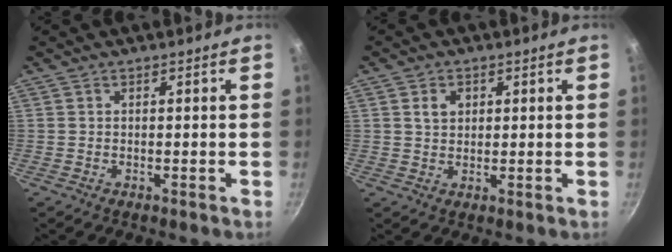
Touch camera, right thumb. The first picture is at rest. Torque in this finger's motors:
{"motor_torque": [0.01, 1.26, 0.59, -0.09, 0.07]}